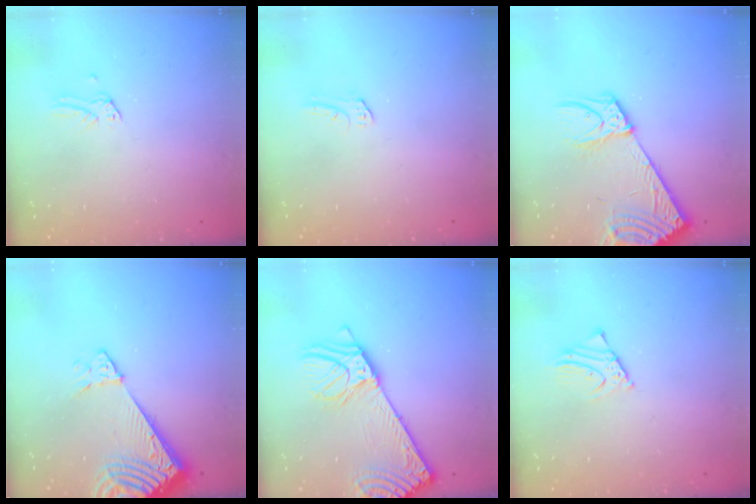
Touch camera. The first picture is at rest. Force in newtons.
{"total": 3.8, "press": 3.8, "slide": 0.3}
{"total": 15.2, "press": 14.9, "slide": 3.4}
{"total": 9.2, "press": 9.2, "slide": 1.2}
{"total": 14.2, "press": 13.8, "slide": 3.4}
{"total": 3.0, "press": 3.0, "slide": 0.3}